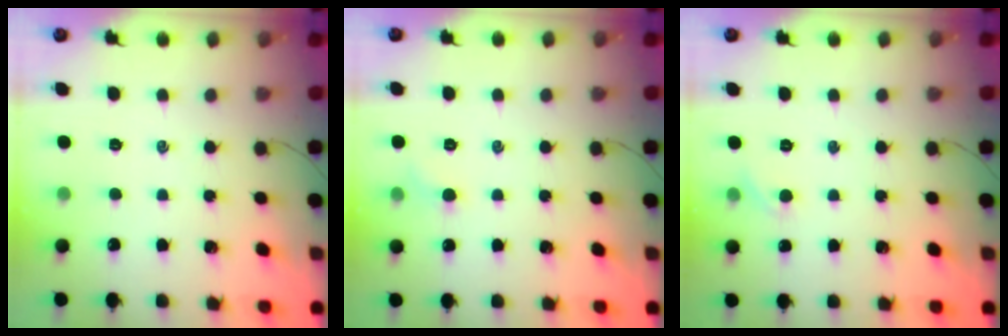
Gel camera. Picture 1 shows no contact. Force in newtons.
{"total": 3.4, "press": 3.3, "slide": 1.1}
{"total": 3.9, "press": 3.6, "slide": 1.5}